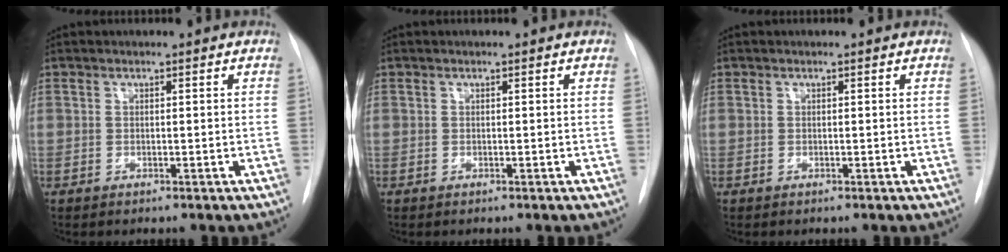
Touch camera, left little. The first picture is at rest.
{"total": 0.0}
{"total": 0.0}